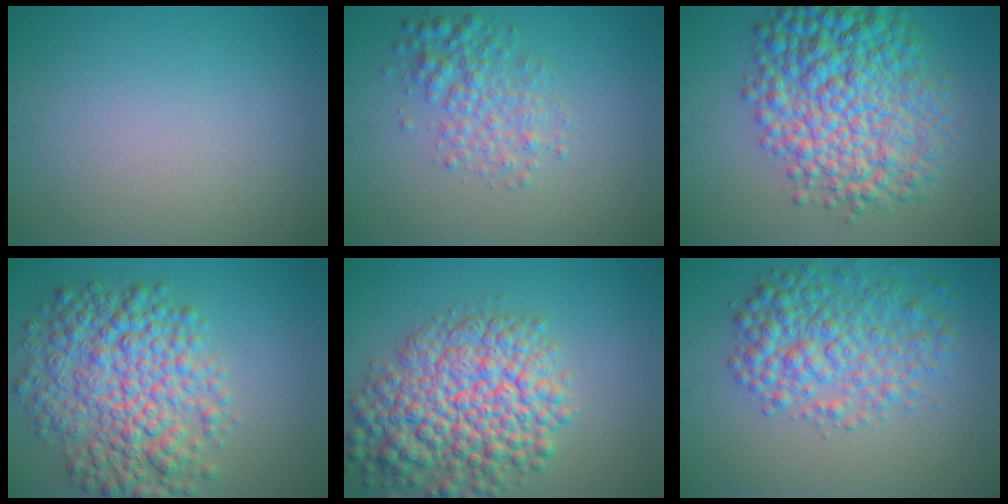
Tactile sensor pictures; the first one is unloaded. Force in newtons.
{"total": 3.3, "press": 3.3, "slide": 0.1}
{"total": 10.5, "press": 10.5, "slide": 0.1}
{"total": 8.7, "press": 8.7, "slide": 0.1}
{"total": 9.5, "press": 9.5, "slide": 0.4}
{"total": 5.8, "press": 5.8, "slide": 0.2}